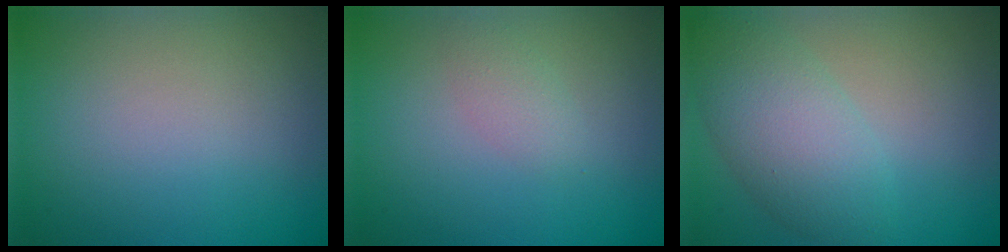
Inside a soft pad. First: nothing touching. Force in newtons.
{"total": 1.5, "press": 1.5, "slide": 0.1}
{"total": 5.1, "press": 5.1, "slide": 0.2}